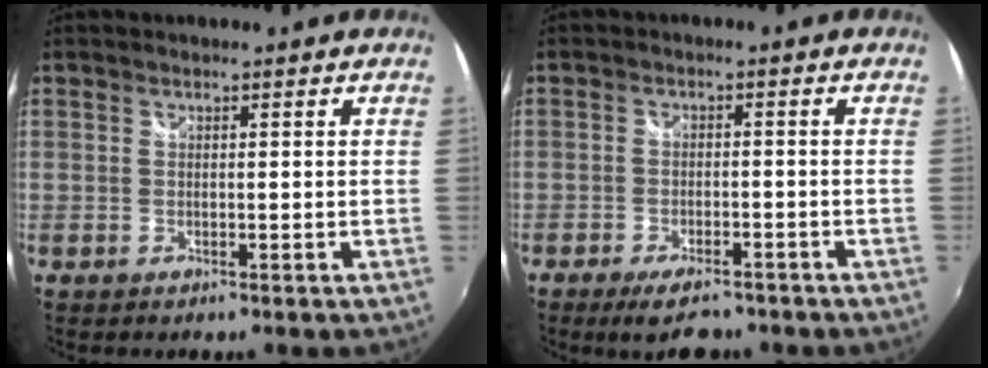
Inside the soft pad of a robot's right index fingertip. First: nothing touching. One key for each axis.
{"total": 7.4, "fx": -5.8, "fy": 2.6, "fz": 3.7, "tx": -0.090, "ty": -0.008, "tz": -0.092}